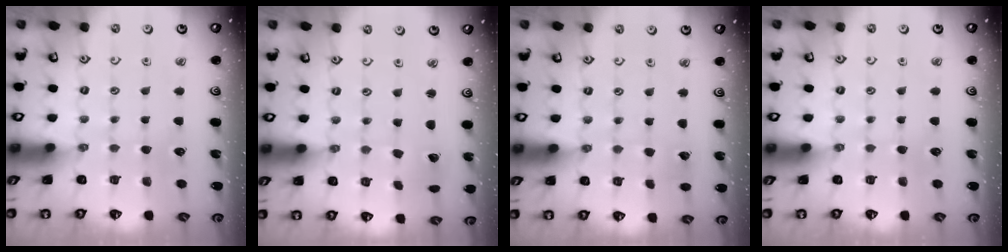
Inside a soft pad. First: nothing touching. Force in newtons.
{"total": 2.3, "press": 2.3, "slide": 0.1}
{"total": 1.7, "press": 1.7, "slide": 0.1}
{"total": 0.0}